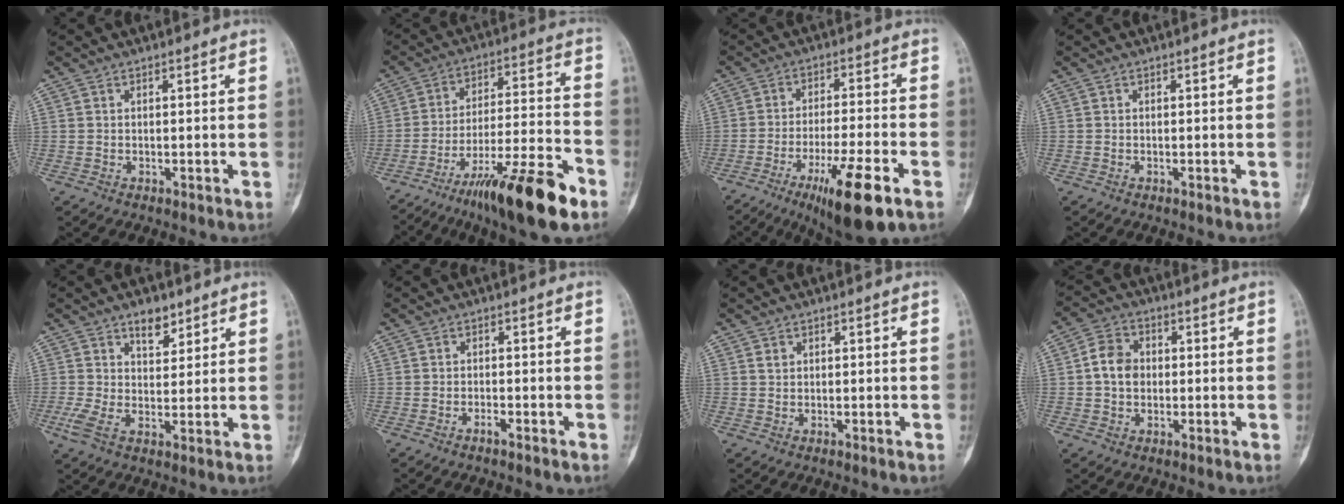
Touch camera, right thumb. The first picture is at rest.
{"total": 16.8, "force": [-10.4, 2.6, 12.9], "torque": [-0.216, 0.060, -0.171]}
{"total": 14.4, "force": [-7.4, 2.6, 12.1], "torque": [-0.207, 0.013, -0.116]}
{"total": 0.0}
{"total": 6.0, "force": [2.9, 3.2, 4.3], "torque": [-0.061, -0.011, 0.050]}
{"total": 1.4, "force": [-1.1, 0.2, 0.9], "torque": [-0.017, 0.005, -0.022]}
{"total": 1.1, "force": [0.6, 0.8, 0.4], "torque": [-0.002, -0.001, 0.011]}
{"total": 6.3, "force": [0.1, 5.0, 3.8], "torque": [-0.054, 0.015, -0.005]}